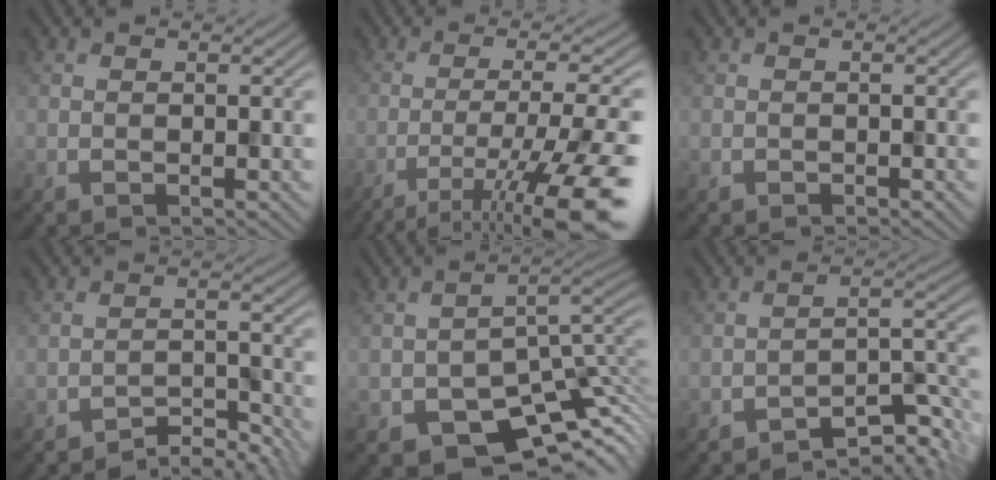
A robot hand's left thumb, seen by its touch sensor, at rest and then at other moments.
{"total": 12.4, "force": [-7.6, 2.8, 9.5], "torque": [-0.155, -0.013, -0.104]}
{"total": 0.5, "force": [-0.5, 0.0, -0.1], "torque": [0.007, 0.002, -0.008]}
{"total": 4.2, "force": [-4.2, 0.4, 0.5], "torque": [-0.007, 0.005, -0.060]}
{"total": 8.8, "force": [-5.1, 5.2, 4.8], "torque": [-0.073, -0.032, -0.072]}
{"total": 6.6, "force": [-5.9, 0.9, 2.8], "torque": [-0.038, 0.009, -0.087]}